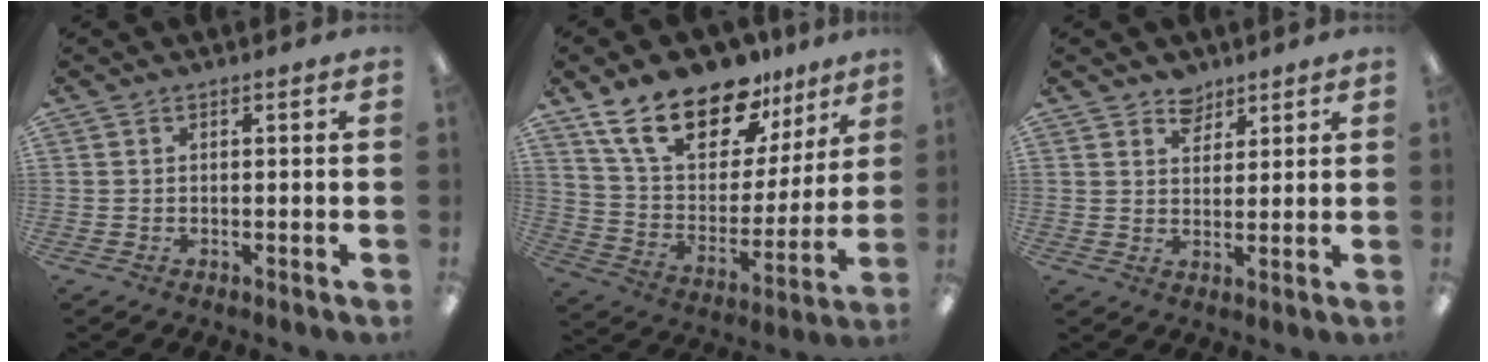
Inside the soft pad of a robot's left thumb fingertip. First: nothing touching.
{"total": 21.1, "force": [14.8, 10.0, 11.2], "torque": [-0.206, -0.082, 0.266]}
{"total": 4.6, "force": [3.8, 2.6, 0.4], "torque": [0.004, -0.023, 0.068]}